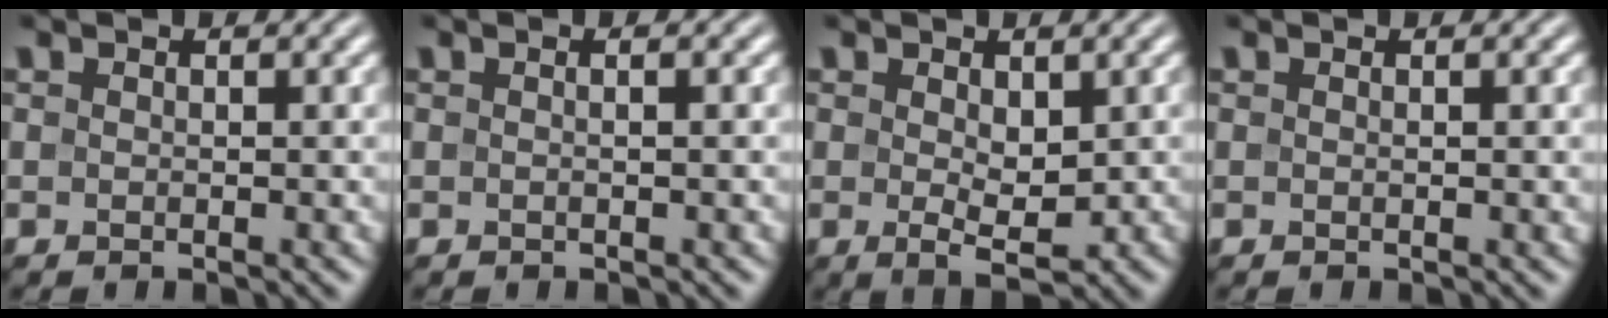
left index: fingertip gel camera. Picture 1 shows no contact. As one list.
[{"total": 1.2, "force": [0.2, 0.4, 1.2], "torque": [-0.015, -0.001, -0.006]}, {"total": 2.8, "force": [0.4, 1.2, 2.5], "torque": [-0.041, -0.005, 0.010]}, {"total": 0.8, "force": [0.1, 0.2, 0.7], "torque": [-0.007, 0.004, 0.000]}]